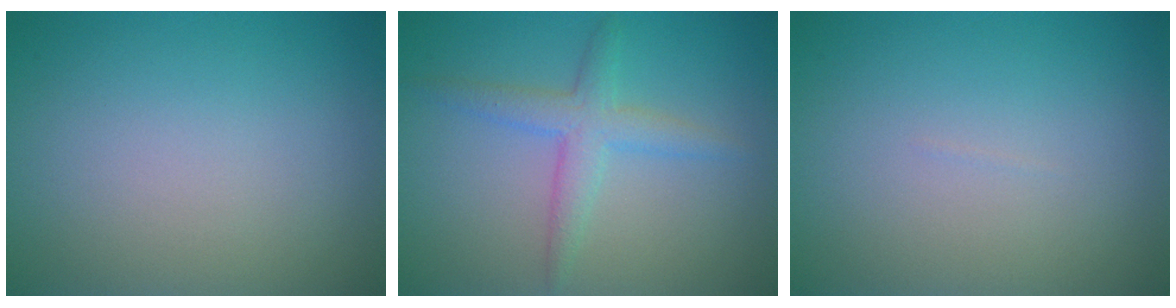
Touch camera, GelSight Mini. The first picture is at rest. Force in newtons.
{"total": 2.9, "press": 2.9, "slide": 0.2}
{"total": 0.0}